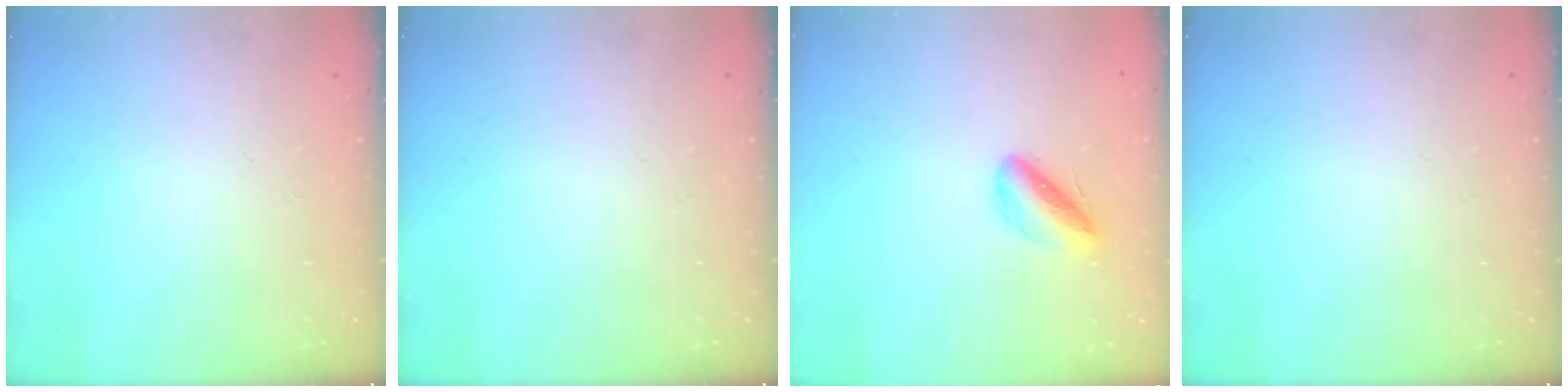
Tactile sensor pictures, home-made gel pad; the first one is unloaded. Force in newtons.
{"total": 0.0}
{"total": 4.8, "press": 4.6, "slide": 1.5}
{"total": 0.0}